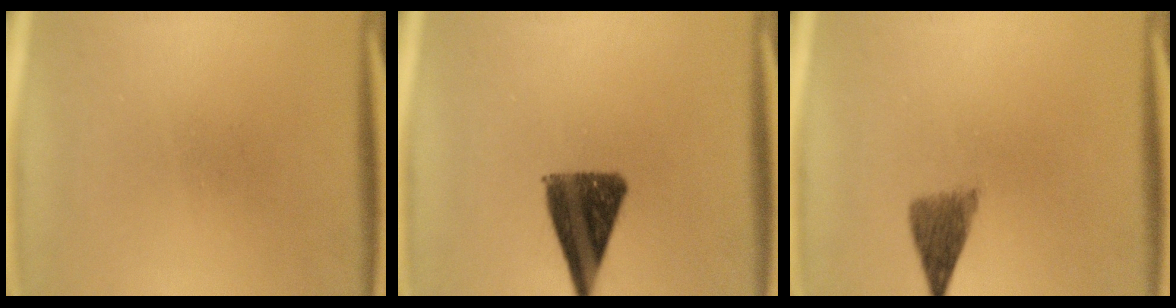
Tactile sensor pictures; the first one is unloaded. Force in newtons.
{"total": 11.2}
{"total": 4.0}